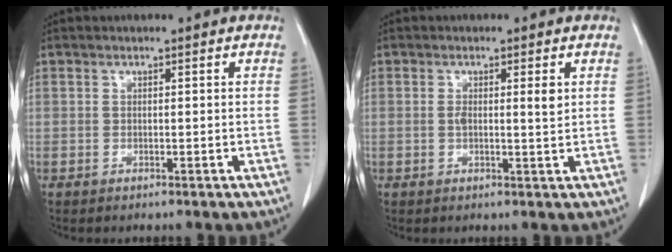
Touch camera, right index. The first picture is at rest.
{"total": 2.9, "force": [0.6, 0.4, 2.8], "torque": [-0.049, 0.000, 0.009]}